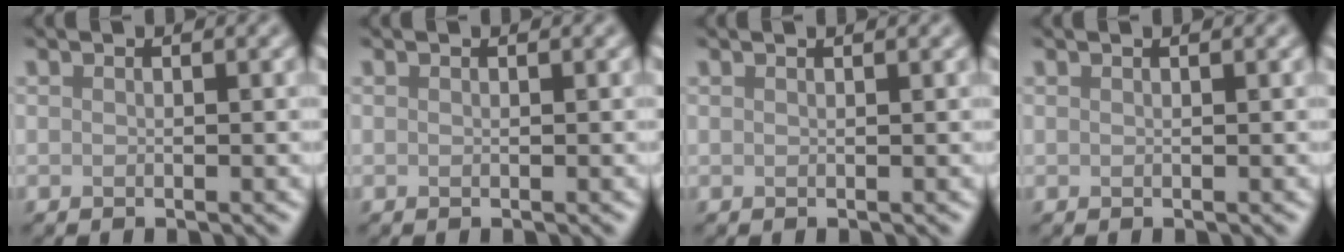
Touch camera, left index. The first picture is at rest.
{"total": 0.0}
{"total": 0.9, "force": [0.7, 0.3, 0.5], "torque": [-0.003, 0.002, 0.005]}
{"total": 0.6, "force": [0.5, 0.1, 0.3], "torque": [-0.001, 0.004, 0.006]}